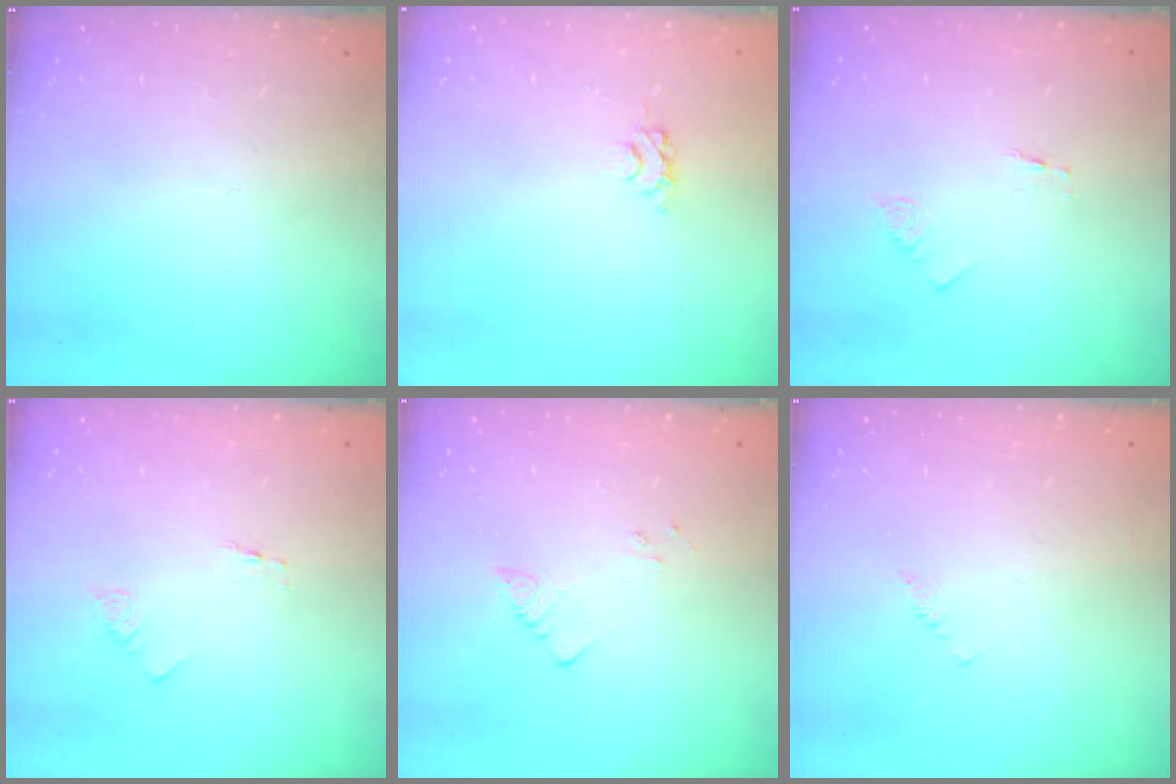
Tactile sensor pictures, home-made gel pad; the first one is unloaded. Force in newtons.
{"total": 3.1, "press": 3.0, "slide": 0.5}
{"total": 1.3, "press": 1.2, "slide": 0.1}
{"total": 1.3, "press": 1.2, "slide": 0.1}
{"total": 5.3, "press": 5.2, "slide": 0.6}
{"total": 1.2, "press": 1.2, "slide": 0.2}